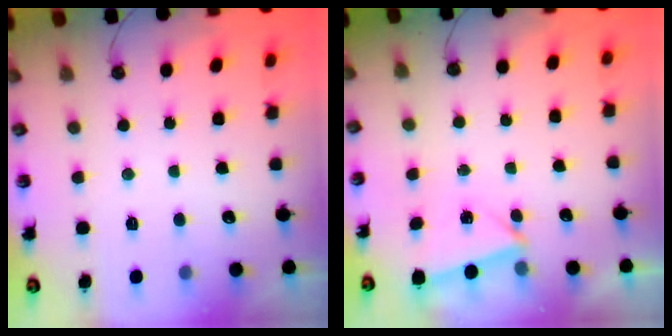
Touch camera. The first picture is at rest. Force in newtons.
{"total": 2.3, "press": 2.0, "slide": 1.2}